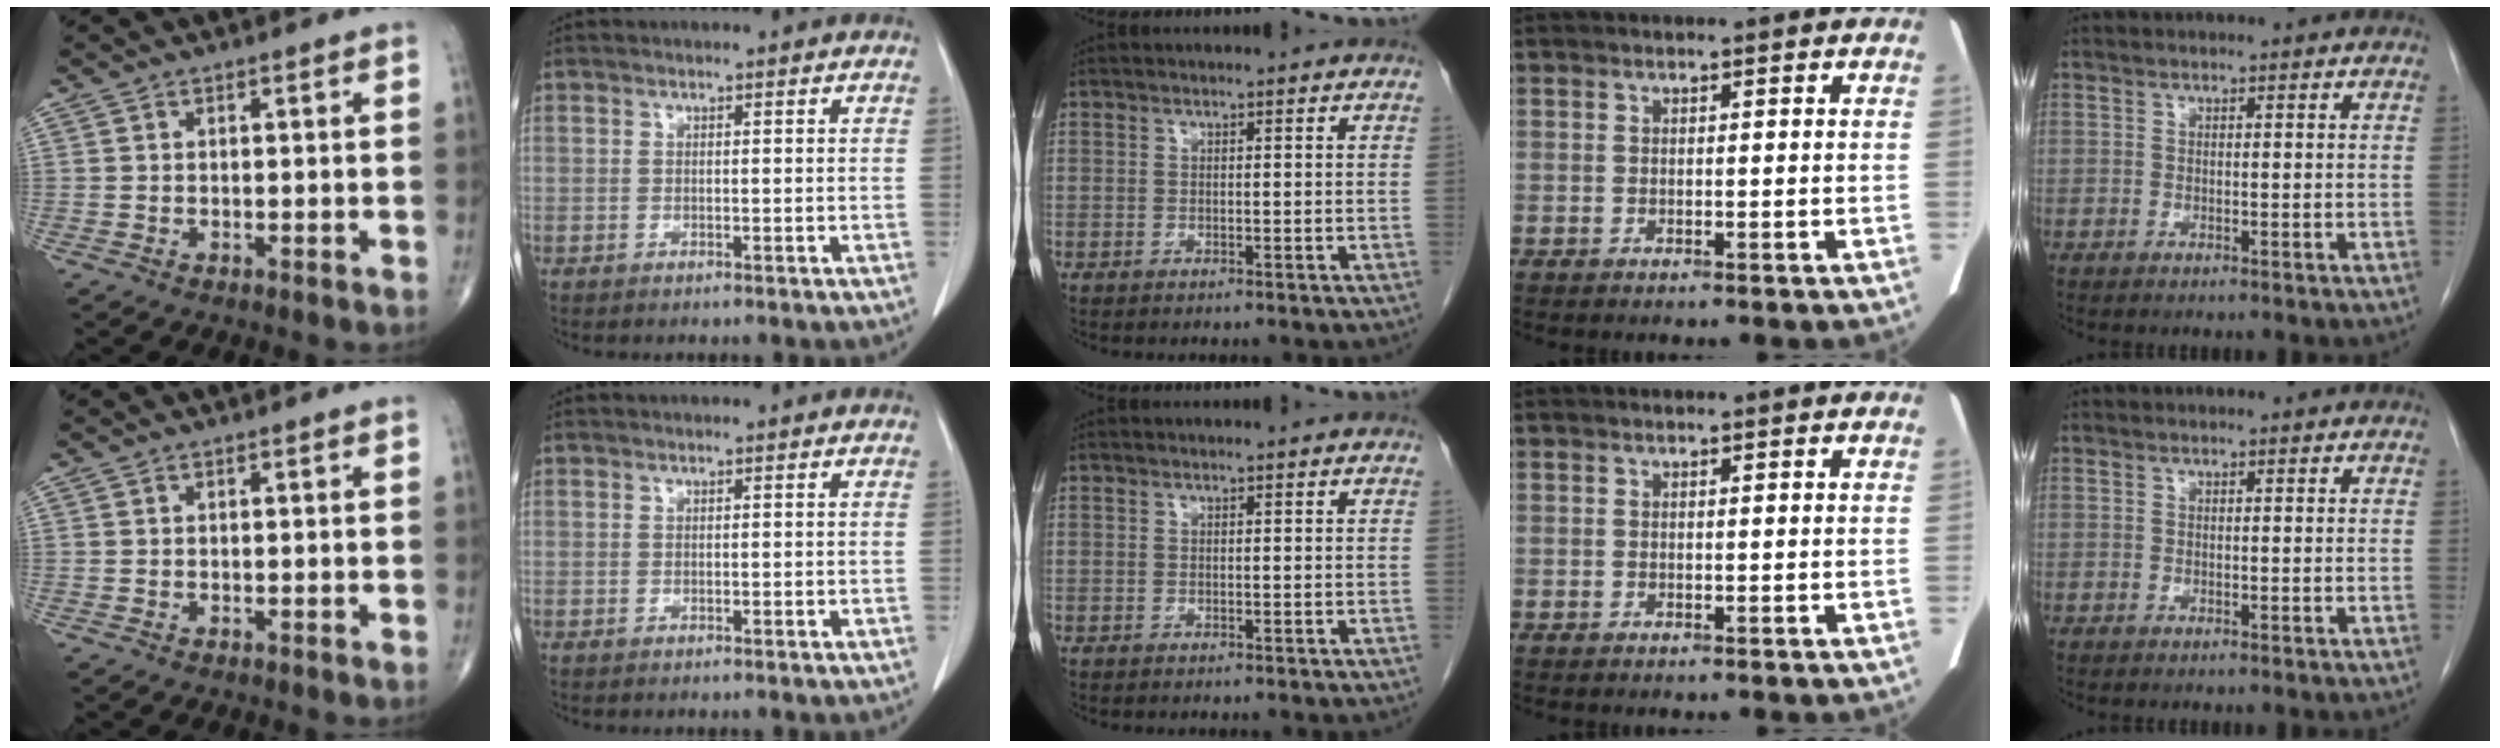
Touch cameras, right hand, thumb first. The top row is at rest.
{}